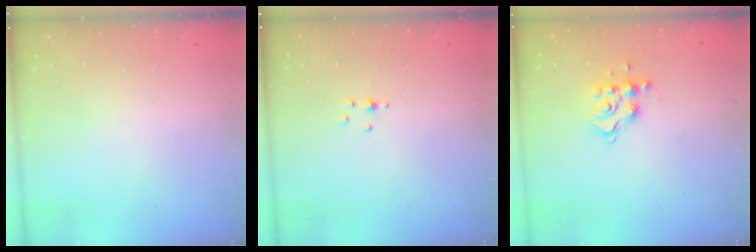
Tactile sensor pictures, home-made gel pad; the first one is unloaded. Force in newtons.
{"total": 3.2, "press": 2.8, "slide": 1.6}
{"total": 11.8, "press": 11.7, "slide": 1.0}